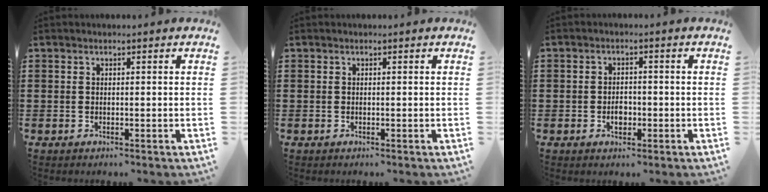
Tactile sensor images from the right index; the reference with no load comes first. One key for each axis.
{"total": 0.0}
{"total": 2.4, "fx": -0.7, "fy": 1.6, "fz": 1.7, "tx": -0.025, "ty": -0.002, "tz": -0.014}